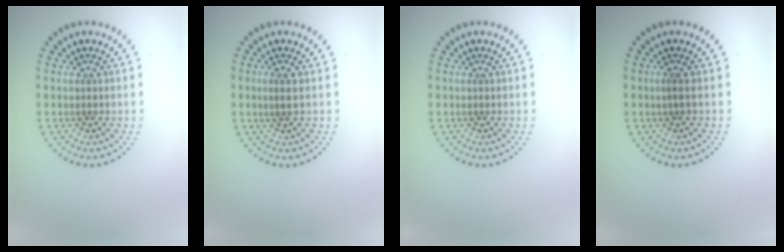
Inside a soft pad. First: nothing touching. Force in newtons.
{"total": 1.1, "press": 1.0, "slide": 0.5}
{"total": 0.0}
{"total": 0.6, "press": 0.3, "slide": 0.5}